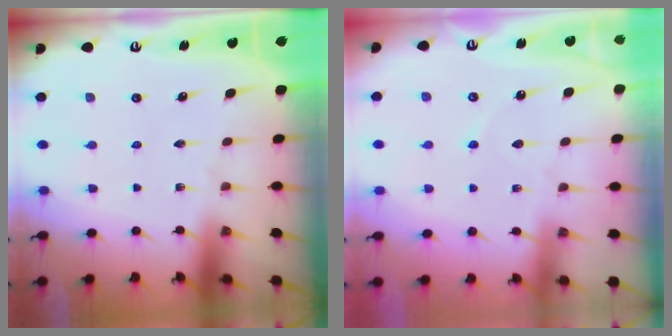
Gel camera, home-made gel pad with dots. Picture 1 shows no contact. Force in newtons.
{"total": 3.5, "press": 3.5, "slide": 0.4}